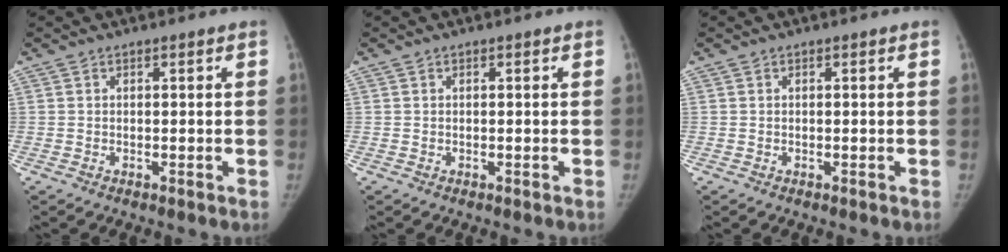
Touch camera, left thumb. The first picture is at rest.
{"total": 0.0}
{"total": 0.0}